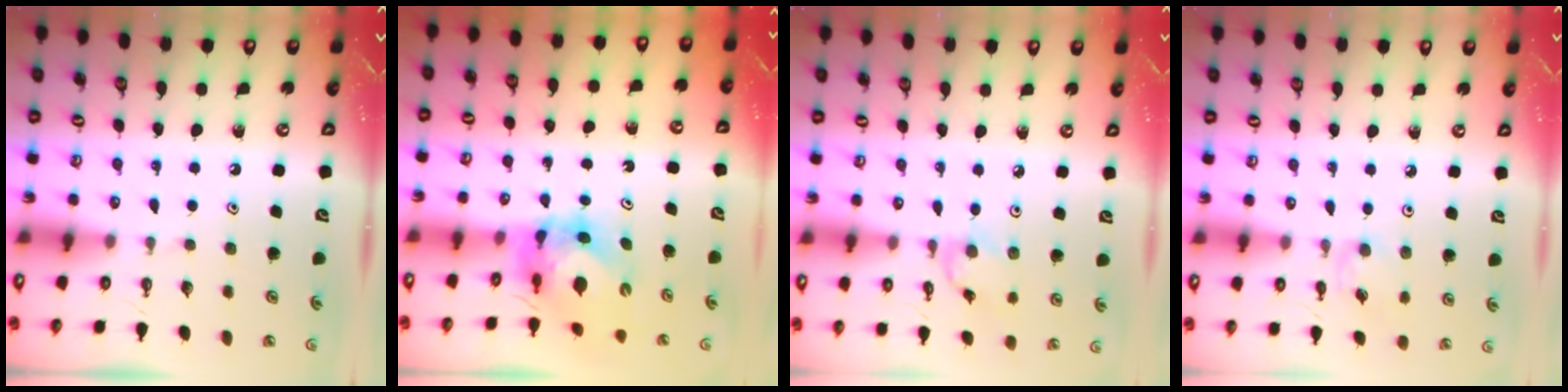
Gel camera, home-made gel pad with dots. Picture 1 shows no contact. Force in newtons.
{"total": 6.8, "press": 6.7, "slide": 0.9}
{"total": 3.3, "press": 3.3, "slide": 0.3}
{"total": 2.5, "press": 2.5, "slide": 0.5}